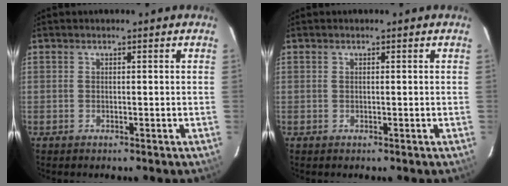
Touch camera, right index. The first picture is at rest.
{"total": 0.0}